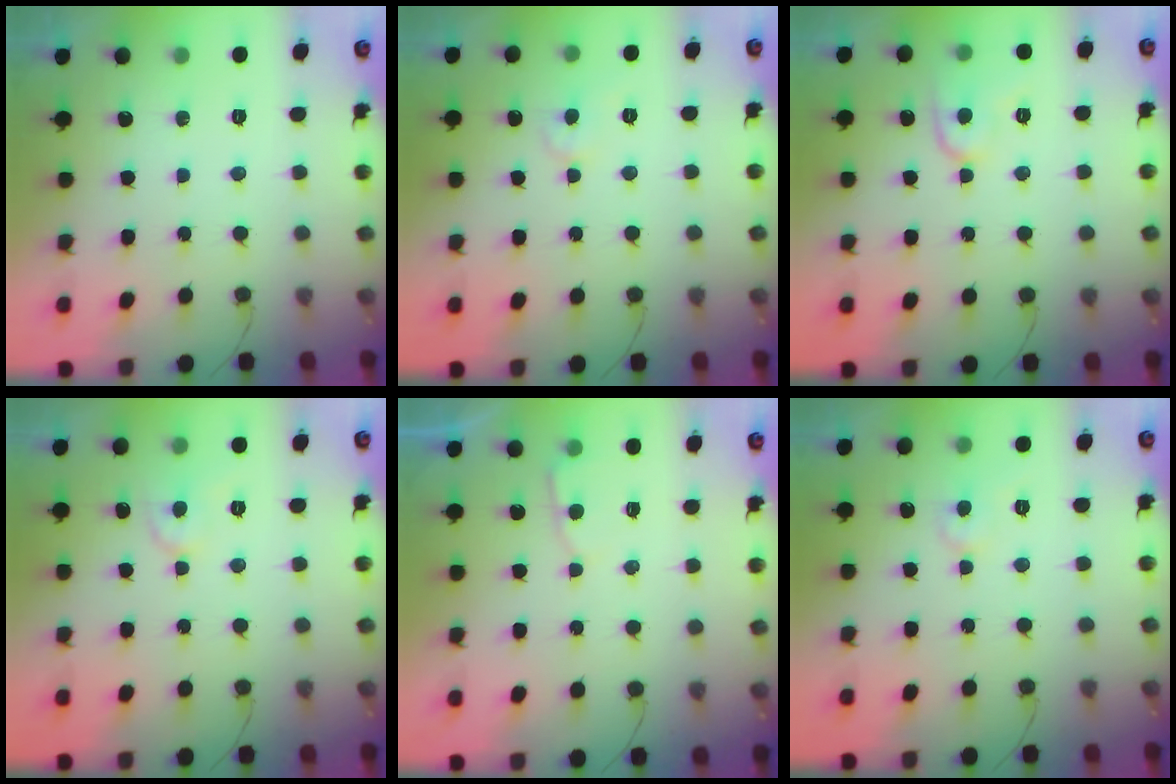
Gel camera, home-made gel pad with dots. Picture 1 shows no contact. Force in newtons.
{"total": 4.8, "press": 4.8, "slide": 0.4}
{"total": 8.4, "press": 8.3, "slide": 0.8}
{"total": 5.2, "press": 5.1, "slide": 0.7}
{"total": 2.7, "press": 2.7, "slide": 0.3}
{"total": 4.8, "press": 4.7, "slide": 0.6}